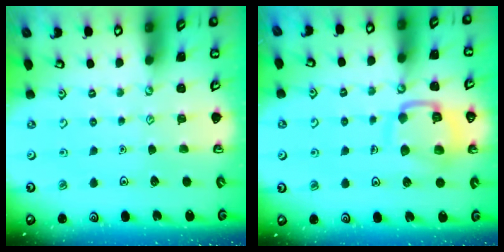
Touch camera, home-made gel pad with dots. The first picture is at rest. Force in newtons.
{"total": 13.0, "press": 13.0, "slide": 1.4}